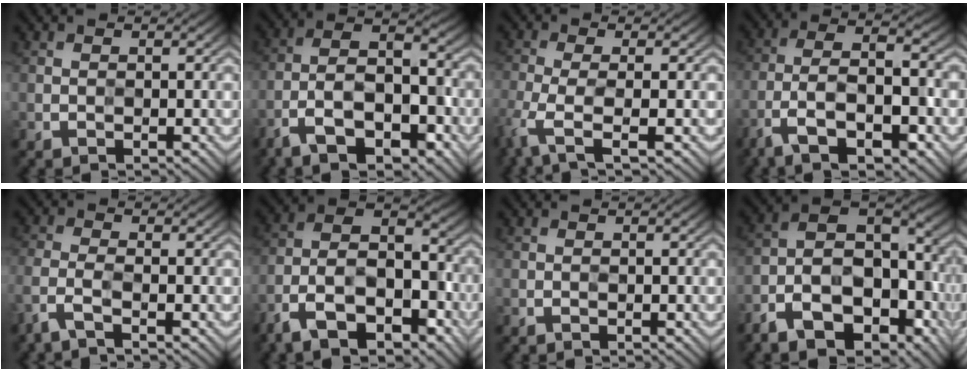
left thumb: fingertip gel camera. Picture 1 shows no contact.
{"total": 11.3, "force": [-6.4, 4.9, 8.0], "torque": [-0.150, -0.008, -0.127]}
{"total": 5.5, "force": [-2.8, 1.2, 4.5], "torque": [-0.105, -0.006, -0.066]}
{"total": 10.8, "force": [-5.7, 3.9, 8.4], "torque": [-0.169, -0.007, -0.111]}
{"total": 3.5, "force": [-2.3, 0.7, 2.6], "torque": [-0.065, -0.003, -0.063]}
{"total": 13.5, "force": [-8.3, 6.7, 8.2], "torque": [-0.170, -0.026, -0.160]}
{"total": 0.0}
{"total": 14.1, "force": [-8.0, 7.7, 8.7], "torque": [-0.164, -0.030, -0.140]}